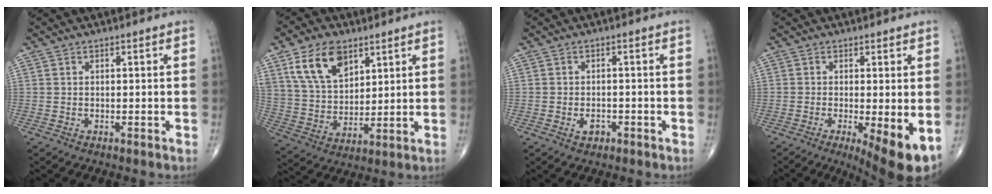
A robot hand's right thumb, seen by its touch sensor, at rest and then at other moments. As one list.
[{"total": 13.0, "force": [6.9, 7.8, 7.8], "torque": [-0.123, -0.026, 0.142]}, {"total": 2.3, "force": [-1.1, 1.6, 1.4], "torque": [-0.016, 0.006, -0.016]}, {"total": 9.1, "force": [-2.7, 2.2, 8.4], "torque": [-0.120, -0.023, -0.040]}]